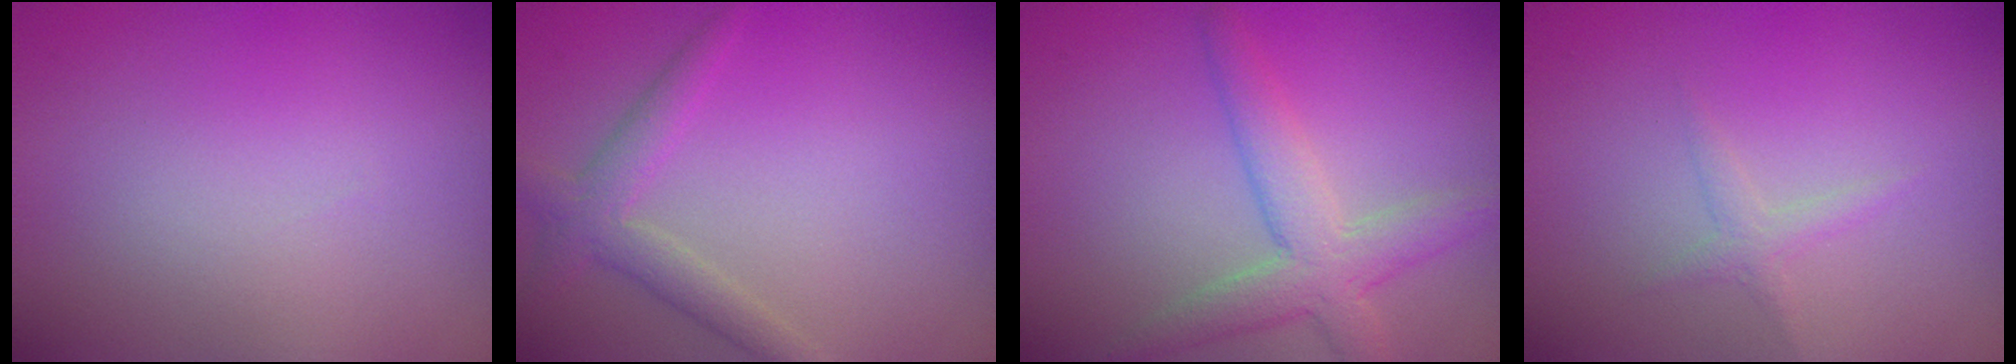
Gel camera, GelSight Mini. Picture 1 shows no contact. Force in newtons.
{"total": 2.6, "press": 2.6, "slide": 0.2}
{"total": 4.2, "press": 4.2, "slide": 0.4}
{"total": 1.0, "press": 1.0, "slide": 0.0}